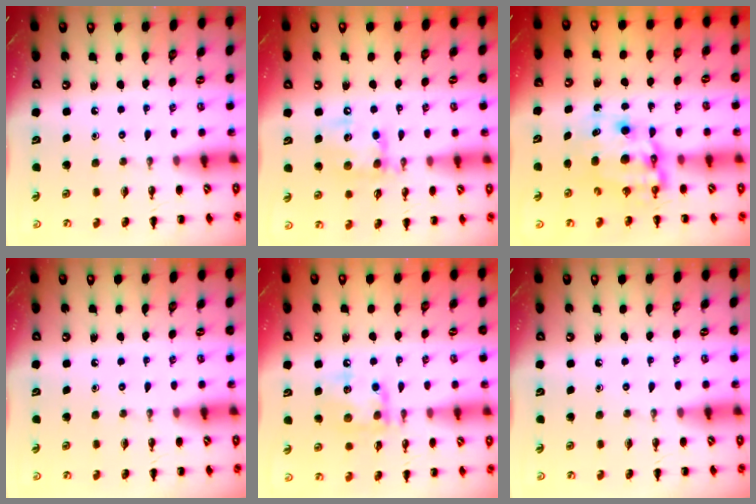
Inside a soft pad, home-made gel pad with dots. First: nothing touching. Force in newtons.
{"total": 12.7, "press": 12.5, "slide": 2.2}
{"total": 8.9, "press": 8.6, "slide": 2.3}
{"total": 0.0}
{"total": 11.7, "press": 11.6, "slide": 1.1}
{"total": 0.0}